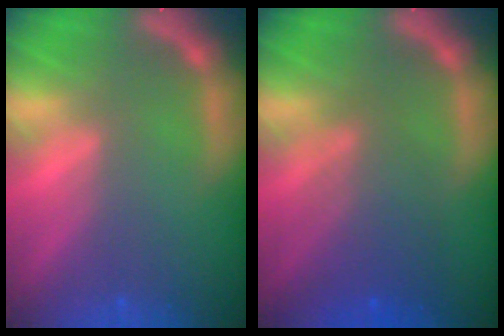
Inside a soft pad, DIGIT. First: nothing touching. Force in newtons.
{"total": 5.1}